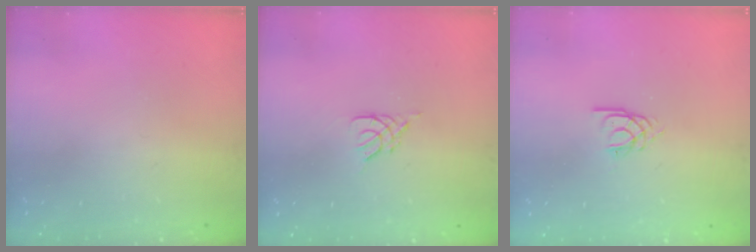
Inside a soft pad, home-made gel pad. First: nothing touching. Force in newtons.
{"total": 2.7, "press": 2.7, "slide": 0.5}
{"total": 2.3, "press": 2.3, "slide": 0.2}